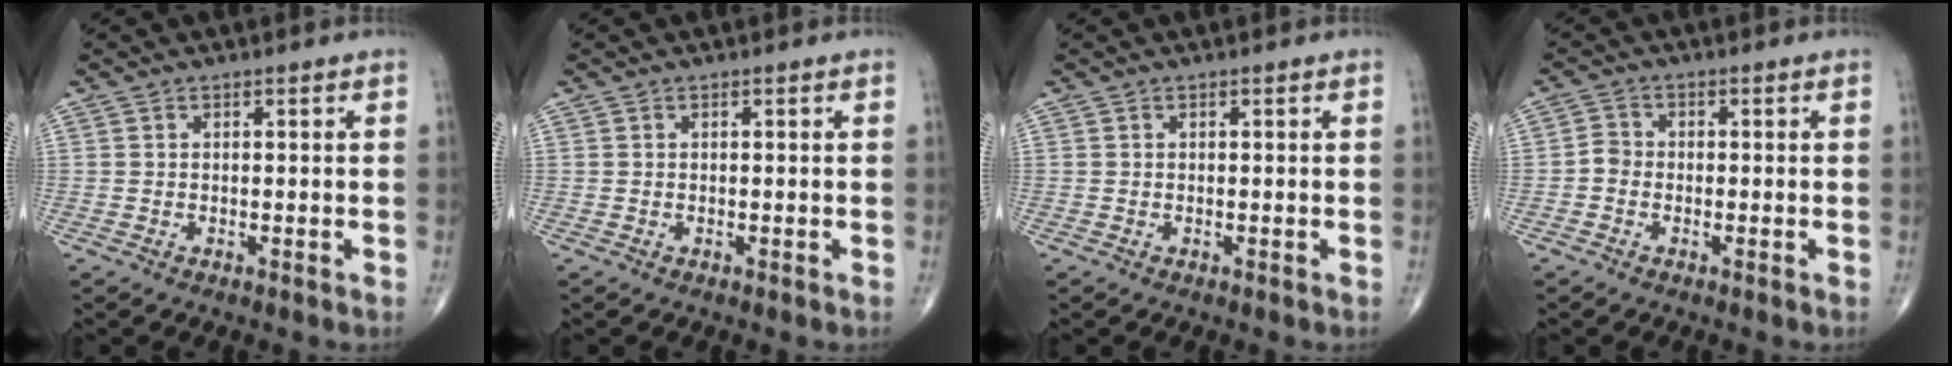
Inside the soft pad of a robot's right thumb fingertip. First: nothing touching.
{"total": 0.0}
{"total": 0.0}
{"total": 2.2, "force": [-0.8, 1.8, 1.0], "torque": [-0.008, 0.006, -0.024]}